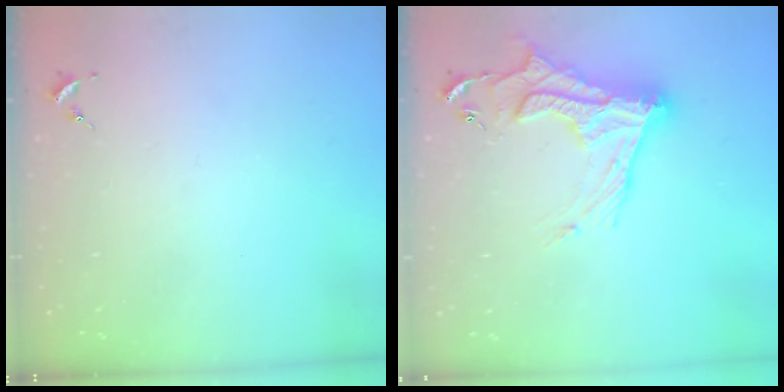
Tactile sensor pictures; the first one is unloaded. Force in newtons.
{"total": 17.8, "press": 17.7, "slide": 1.6}